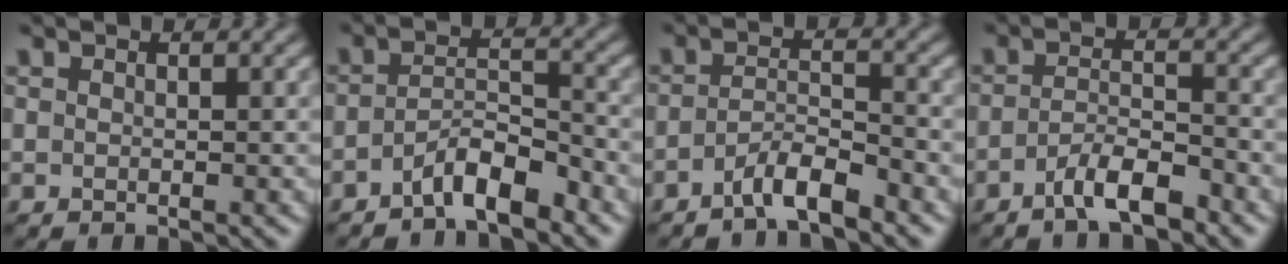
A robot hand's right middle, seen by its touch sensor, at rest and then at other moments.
{"total": 3.9, "force": [-2.8, 1.0, 2.6], "torque": [-0.046, 0.009, -0.053]}
{"total": 3.2, "force": [-2.4, 0.6, 2.1], "torque": [-0.035, 0.008, -0.050]}
{"total": 3.7, "force": [-2.5, 0.9, 2.5], "torque": [-0.048, 0.003, -0.050]}